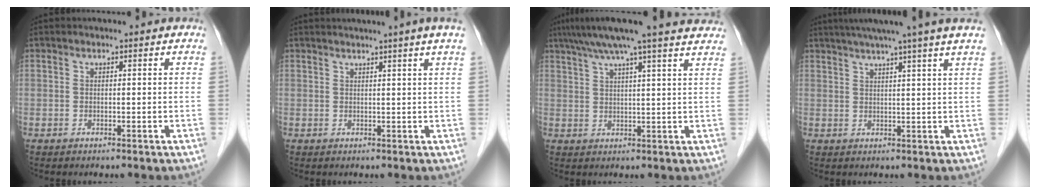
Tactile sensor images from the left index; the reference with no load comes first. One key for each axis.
{"total": 3.3, "fx": 2.6, "fy": -1.0, "fz": 1.7, "tx": -0.021, "ty": 0.004, "tz": 0.033}
{"total": 16.4, "fx": 13.7, "fy": -0.1, "fz": 9.0, "tx": -0.147, "ty": 0.030, "tz": 0.174}
{"total": 10.5, "fx": 8.3, "fy": -1.9, "fz": 6.1, "tx": -0.090, "ty": 0.015, "tz": 0.099}